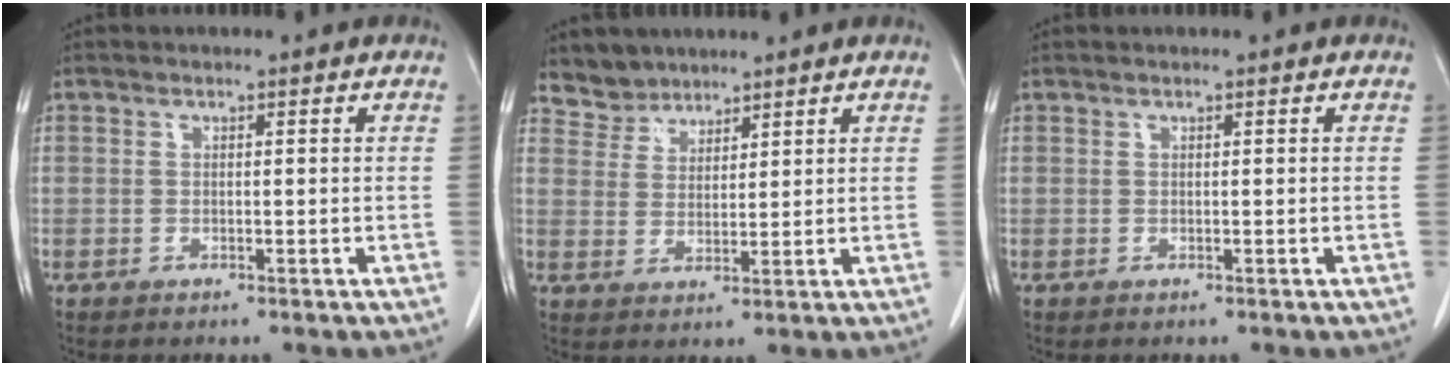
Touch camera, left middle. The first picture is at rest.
{"total": 4.2, "force": [3.7, 1.8, -0.5], "torque": [0.014, 0.006, 0.071]}
{"total": 0.0}